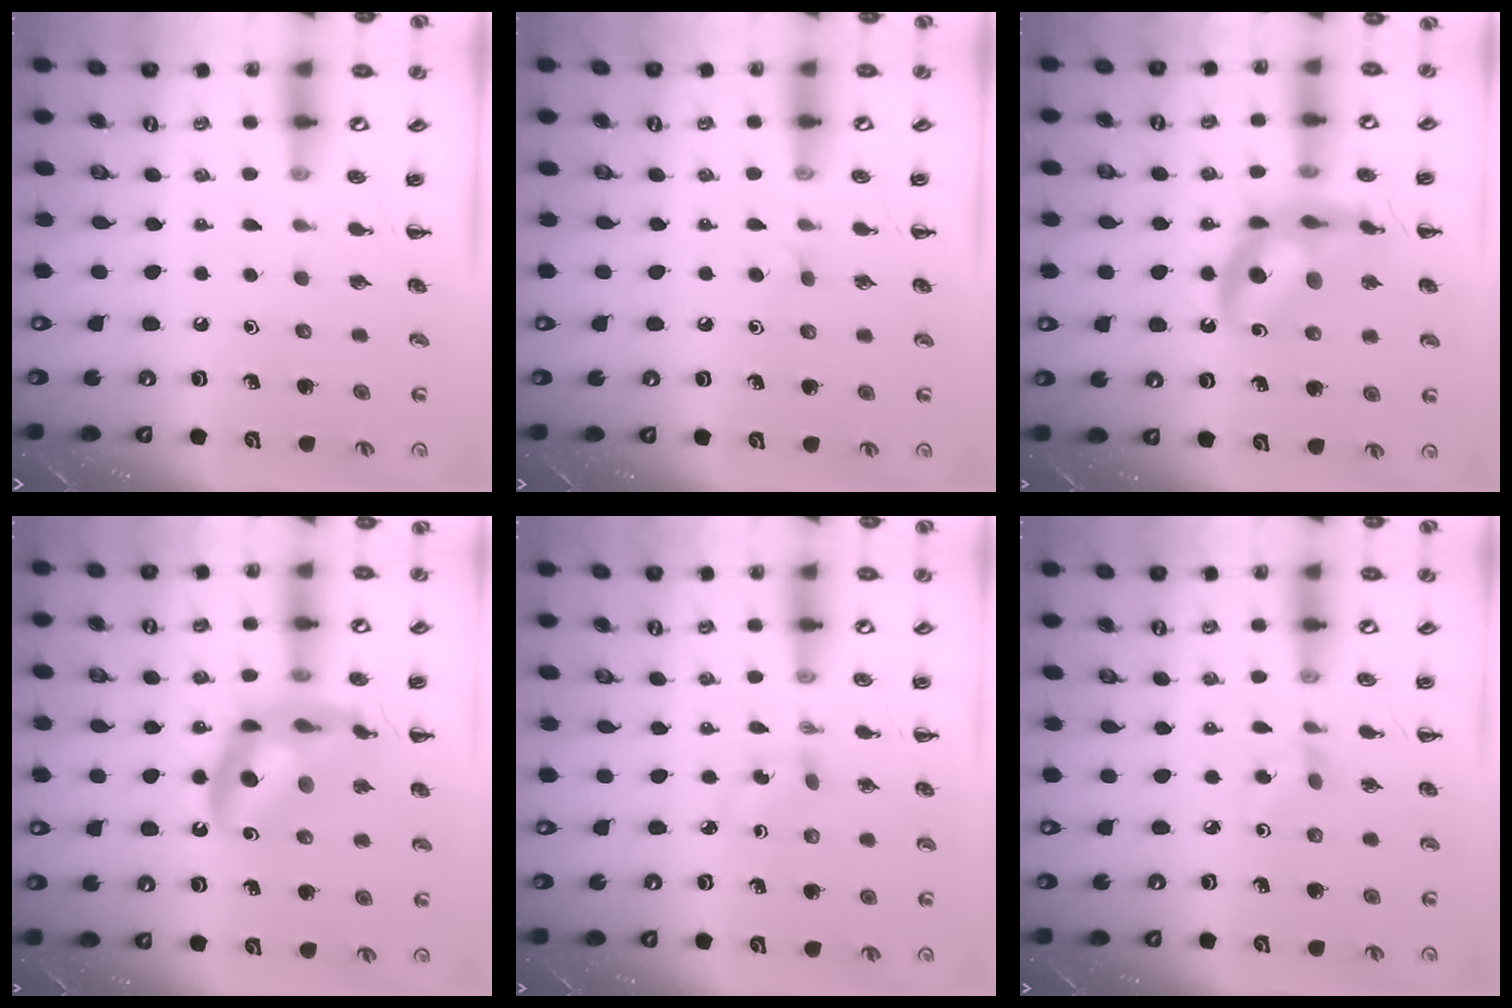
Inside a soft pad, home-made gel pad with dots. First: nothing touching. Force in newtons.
{"total": 2.4, "press": 2.3, "slide": 0.9}
{"total": 14.6, "press": 14.2, "slide": 3.4}
{"total": 16.3, "press": 15.9, "slide": 3.5}
{"total": 3.3, "press": 3.0, "slide": 1.4}
{"total": 2.6, "press": 2.4, "slide": 1.0}